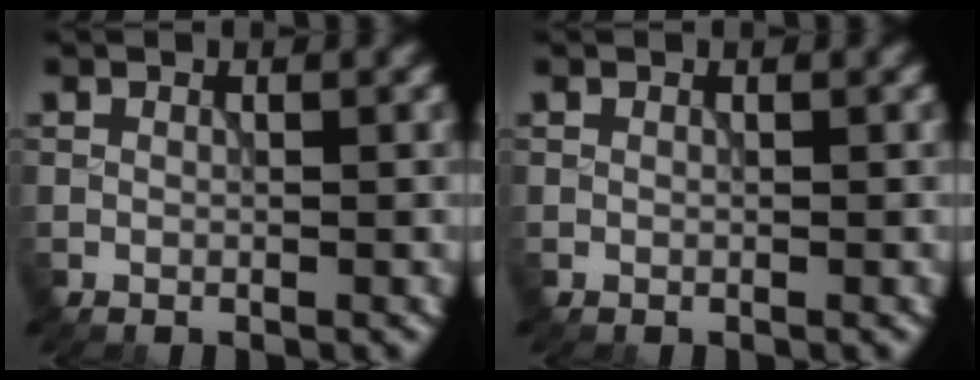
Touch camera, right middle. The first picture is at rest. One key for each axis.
{"total": 0.0}